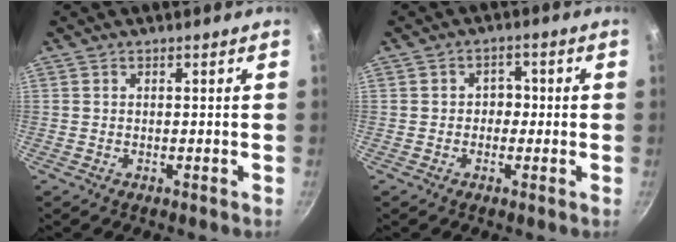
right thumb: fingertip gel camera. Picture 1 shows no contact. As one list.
[{"total": 3.0, "force": [-0.5, 2.6, 1.4], "torque": [0.009, 0.010, -0.013]}]